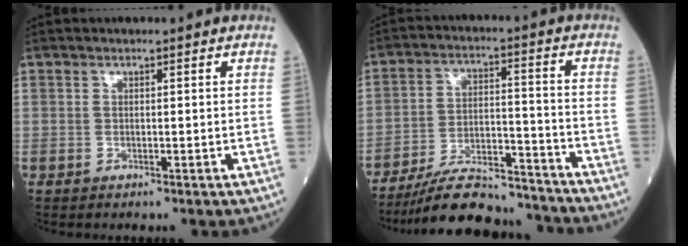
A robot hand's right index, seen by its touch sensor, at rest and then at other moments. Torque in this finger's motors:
{"motor_torque": [1.07, -1.07, 0.21, 0.14]}